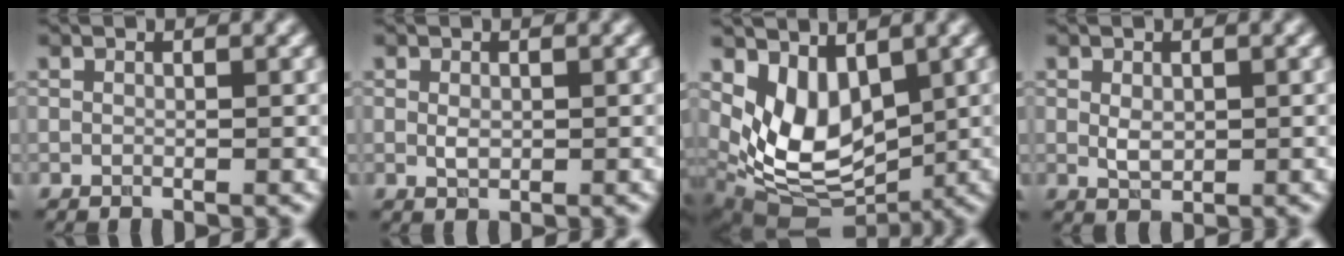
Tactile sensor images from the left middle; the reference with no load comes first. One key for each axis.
{"total": 1.2, "fx": 0.0, "fy": 0.8, "fz": 0.9, "tx": -0.017, "ty": -0.003, "tz": 0.002}
{"total": 6.7, "fx": 1.6, "fy": 4.3, "fz": 4.9, "tx": -0.100, "ty": -0.027, "tz": 0.036}
{"total": 1.7, "fx": 0.2, "fy": 1.2, "fz": 1.3, "tx": -0.024, "ty": -0.002, "tz": 0.006}